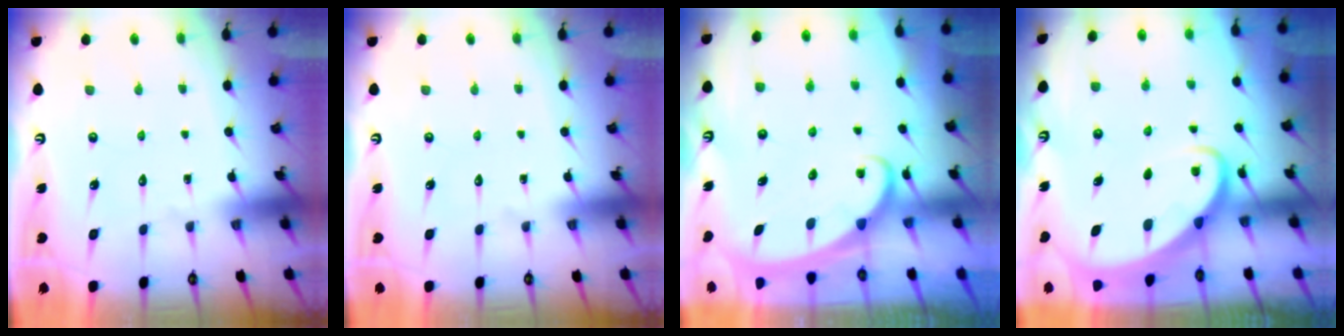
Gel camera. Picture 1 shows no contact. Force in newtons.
{"total": 0.0}
{"total": 2.1, "press": 2.1, "slide": 0.2}
{"total": 2.9, "press": 2.9, "slide": 0.2}